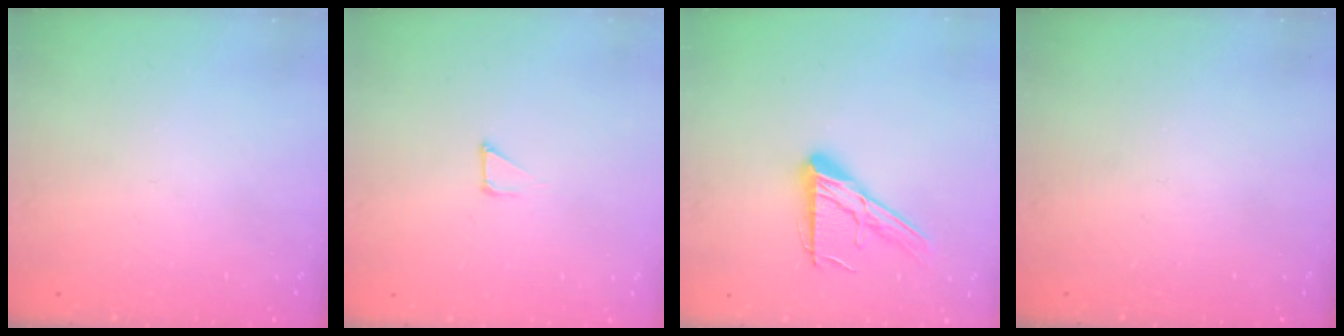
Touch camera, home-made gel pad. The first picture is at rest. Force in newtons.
{"total": 1.2, "press": 1.2, "slide": 0.0}
{"total": 13.9, "press": 13.8, "slide": 1.3}
{"total": 0.0}